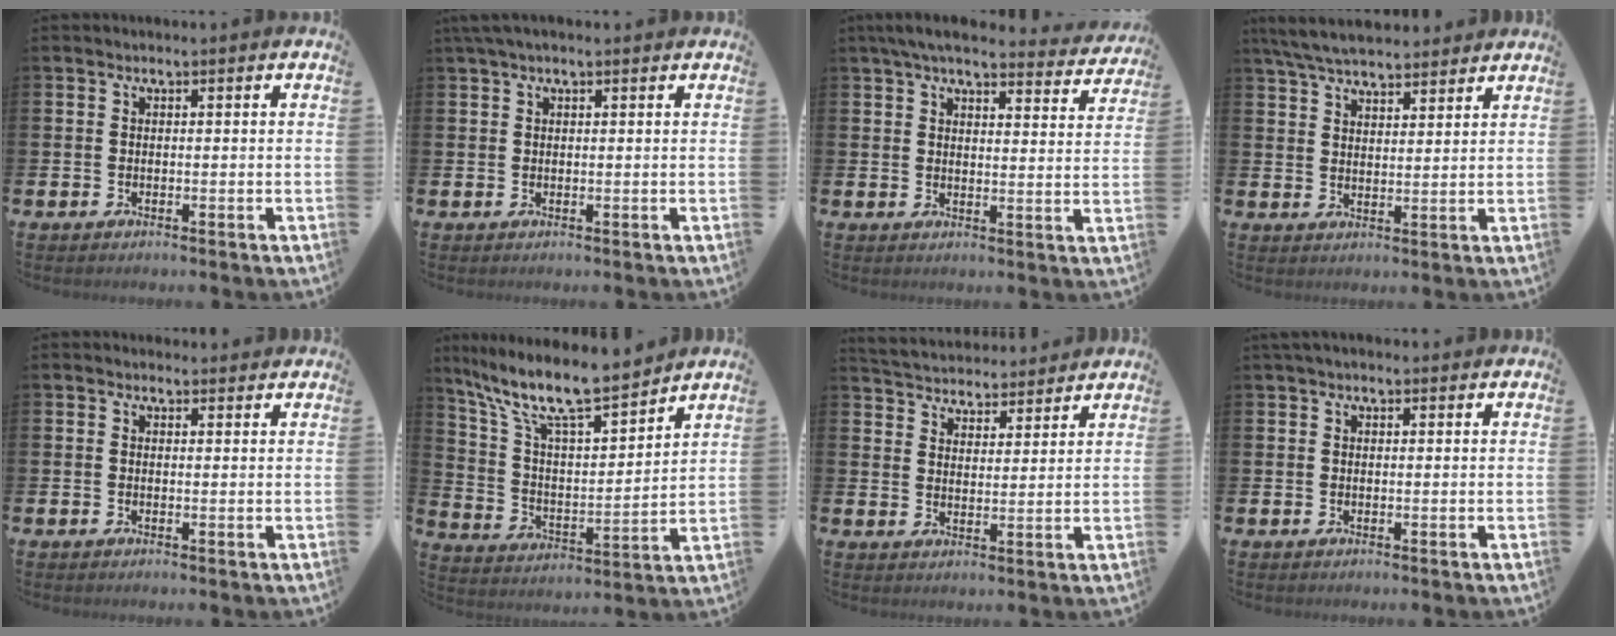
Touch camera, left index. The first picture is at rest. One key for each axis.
{"total": 1.3, "fx": 0.9, "fy": 0.2, "fz": 1.0, "tx": -0.019, "ty": 0.004, "tz": 0.015}
{"total": 5.9, "fx": 5.3, "fy": 1.1, "fz": 2.2, "tx": -0.044, "ty": -0.031, "tz": 0.091}
{"total": 5.9, "fx": 5.6, "fy": 1.1, "fz": 1.4, "tx": -0.052, "ty": -0.019, "tz": 0.105}
{"total": 0.7, "fx": 0.6, "fy": 0.3, "fz": -0.1, "tx": 0.009, "ty": 0.001, "tz": 0.009}
{"total": 11.2, "fx": 9.9, "fy": 1.9, "fz": 4.9, "tx": -0.129, "ty": -0.068, "tz": 0.167}
{"total": 4.5, "fx": 4.4, "fy": 0.9, "fz": -0.4, "tx": -0.020, "ty": -0.031, "tz": 0.078}
{"total": 1.0, "fx": 0.7, "fy": 0.4, "fz": 0.4, "tx": -0.002, "ty": 0.003, "tz": 0.011}